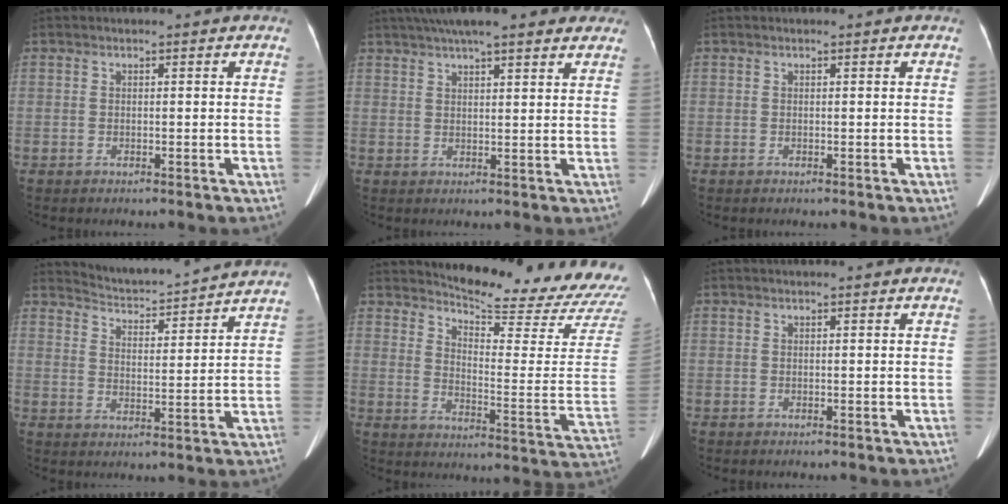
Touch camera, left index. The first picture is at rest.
{"total": 15.7, "force": [12.7, 3.1, 8.8], "torque": [-0.139, 0.048, 0.166]}
{"total": 0.0}
{"total": 10.6, "force": [10.5, -0.5, 1.7], "torque": [-0.042, 0.007, 0.152]}
{"total": 21.0, "force": [20.4, 0.9, 4.8], "torque": [-0.080, -0.140, 0.238]}
{"total": 0.6, "force": [0.5, -0.1, 0.3], "torque": [-0.007, 0.013, 0.010]}